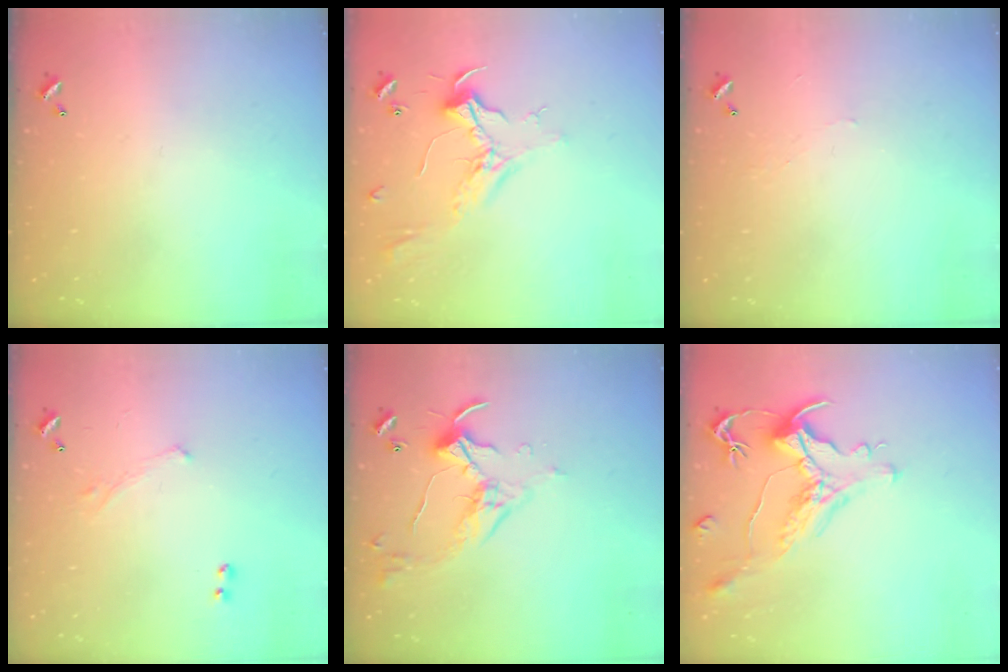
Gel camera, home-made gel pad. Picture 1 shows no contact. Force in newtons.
{"total": 2.4, "press": 2.3, "slide": 0.7}
{"total": 2.1, "press": 2.1, "slide": 0.6}
{"total": 1.6, "press": 1.5, "slide": 0.6}
{"total": 5.0, "press": 5.0, "slide": 0.5}
{"total": 1.5, "press": 0.7, "slide": 1.3}